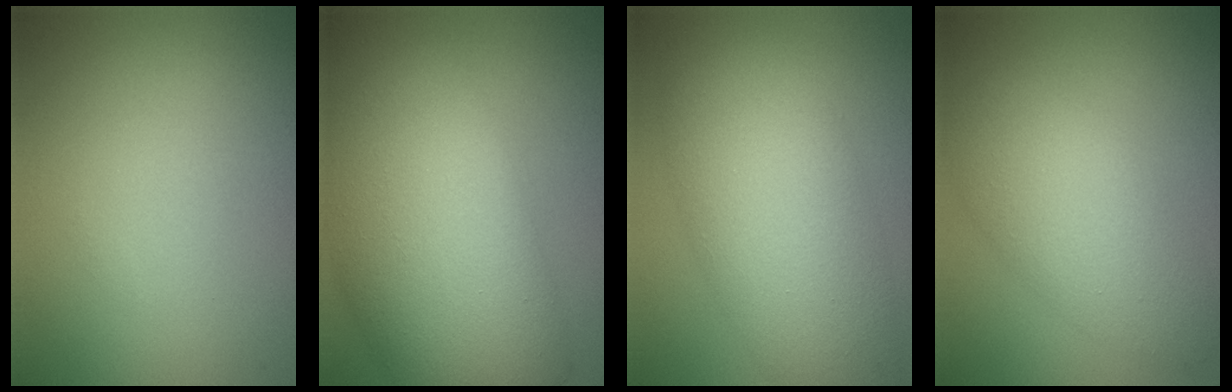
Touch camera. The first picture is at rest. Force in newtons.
{"total": 14.7, "press": 14.6, "slide": 1.0}
{"total": 8.6, "press": 8.6, "slide": 0.4}
{"total": 5.5, "press": 5.5, "slide": 0.3}